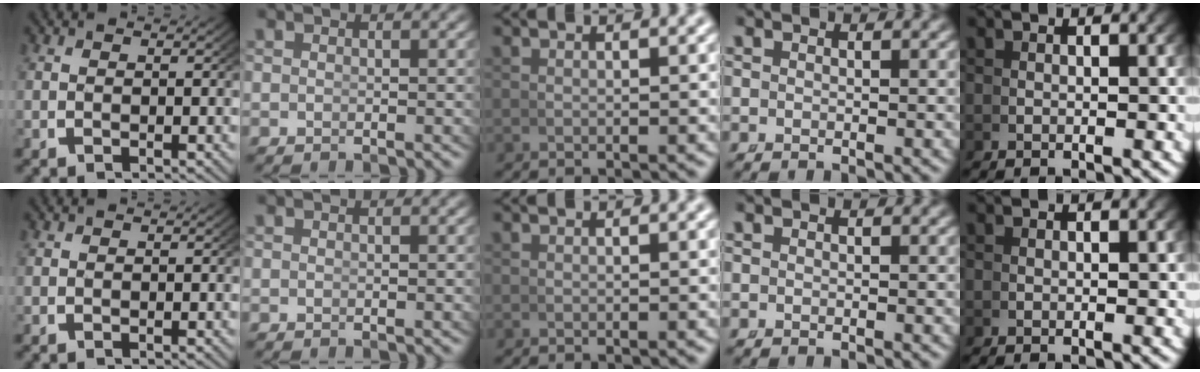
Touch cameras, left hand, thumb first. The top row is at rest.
{}